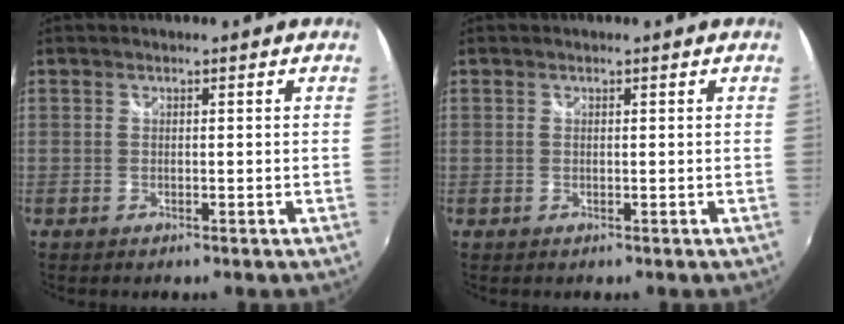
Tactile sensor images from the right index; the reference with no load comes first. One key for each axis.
{"total": 0.0}